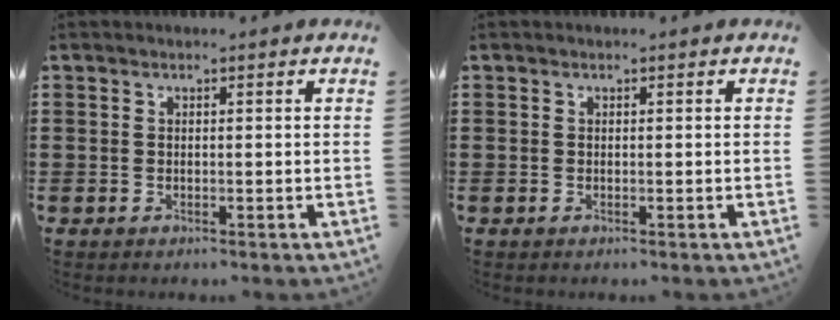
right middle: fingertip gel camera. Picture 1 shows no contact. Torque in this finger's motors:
{"motor_torque": [0.00, 0.00, -0.03, -0.02]}